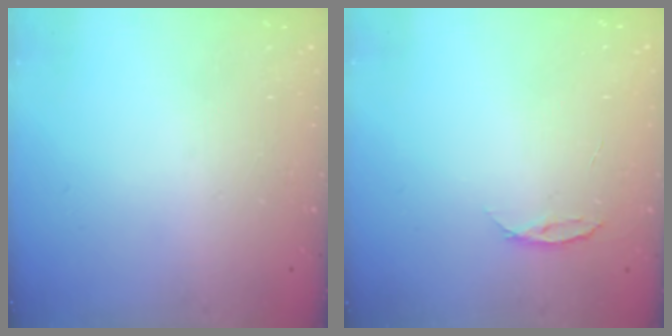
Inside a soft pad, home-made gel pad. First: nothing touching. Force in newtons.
{"total": 4.0, "press": 4.0, "slide": 0.4}